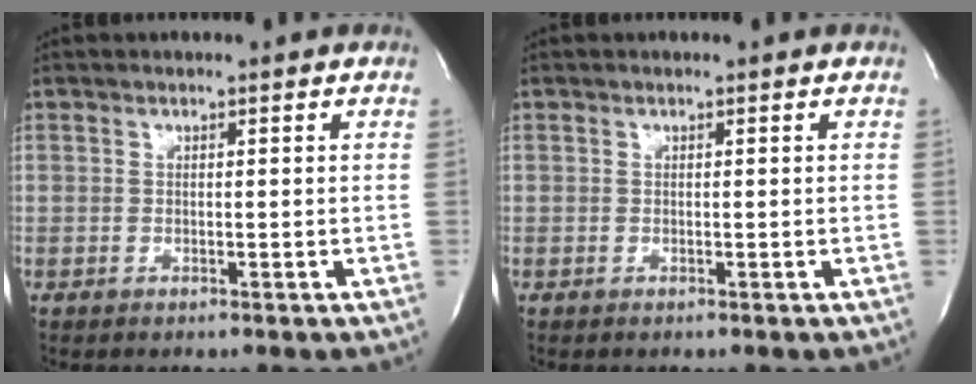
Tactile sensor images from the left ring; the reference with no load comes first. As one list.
[{"total": 0.0}]